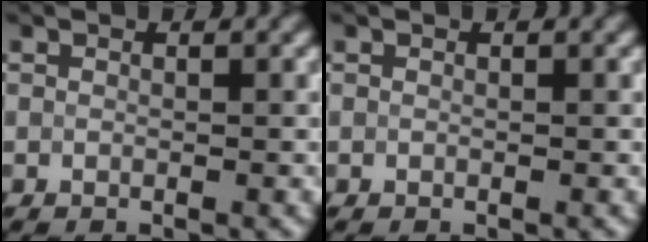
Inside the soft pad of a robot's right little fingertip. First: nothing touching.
{"total": 0.0}